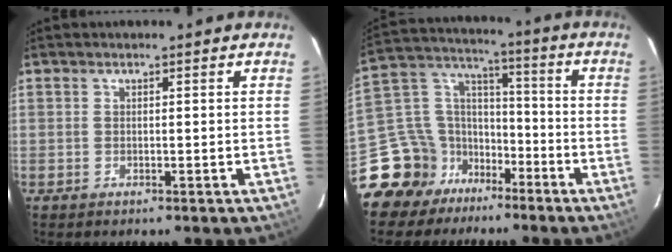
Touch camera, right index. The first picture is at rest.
{"total": 14.6, "force": [-10.6, 9.5, 3.2], "torque": [-0.090, 0.053, -0.182]}